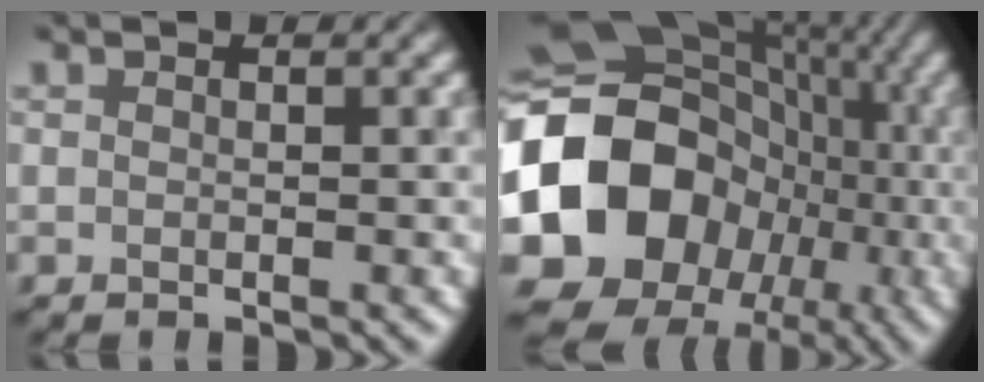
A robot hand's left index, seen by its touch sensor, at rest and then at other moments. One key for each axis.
{"total": 17.9, "fx": -2.7, "fy": 15.0, "fz": 9.2, "tx": -0.204, "ty": -0.011, "tz": -0.056}